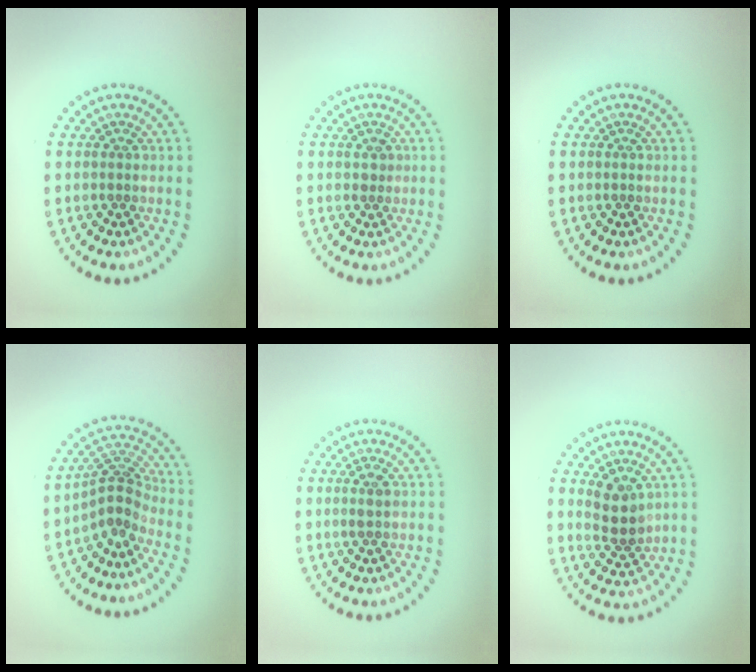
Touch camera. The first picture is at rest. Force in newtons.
{"total": 1.0, "press": 0.9, "slide": 0.4}
{"total": 0.0}
{"total": 3.4, "press": 2.4, "slide": 2.4}
{"total": 1.3, "press": 1.2, "slide": 0.4}
{"total": 3.4, "press": 3.2, "slide": 1.3}